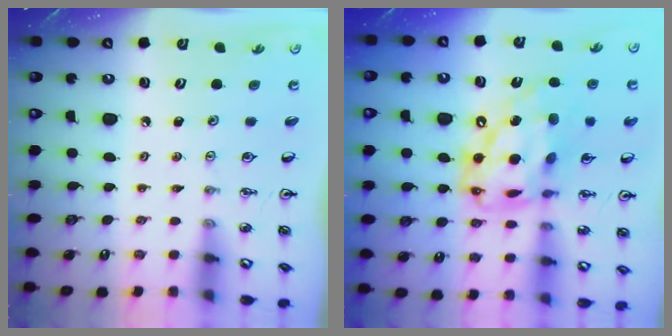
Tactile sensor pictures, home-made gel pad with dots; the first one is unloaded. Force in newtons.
{"total": 20.8, "press": 20.7, "slide": 2.1}